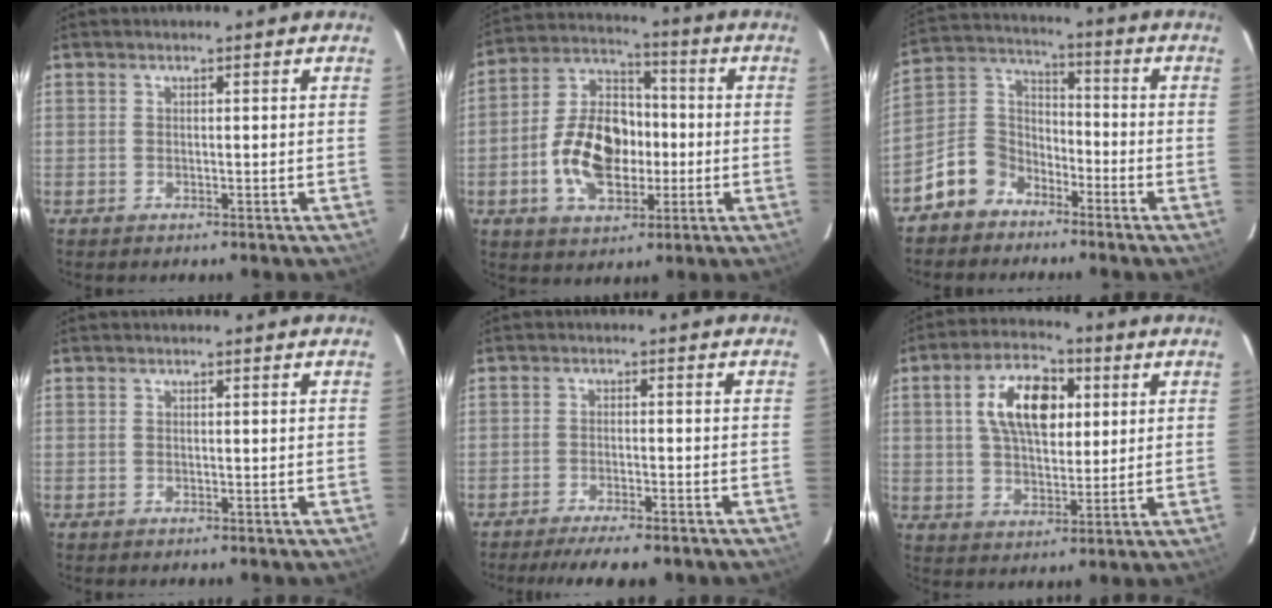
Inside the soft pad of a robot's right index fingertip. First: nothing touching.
{"total": 14.9, "force": [-3.1, 9.6, 10.9], "torque": [-0.217, 0.022, -0.048]}
{"total": 9.4, "force": [-6.2, 6.6, 2.4], "torque": [-0.066, 0.042, -0.121]}
{"total": 0.0}
{"total": 9.7, "force": [-8.1, 1.7, 5.0], "torque": [-0.110, -0.023, -0.123]}
{"total": 12.4, "force": [3.4, 6.7, 9.8], "torque": [-0.171, 0.026, 0.058]}